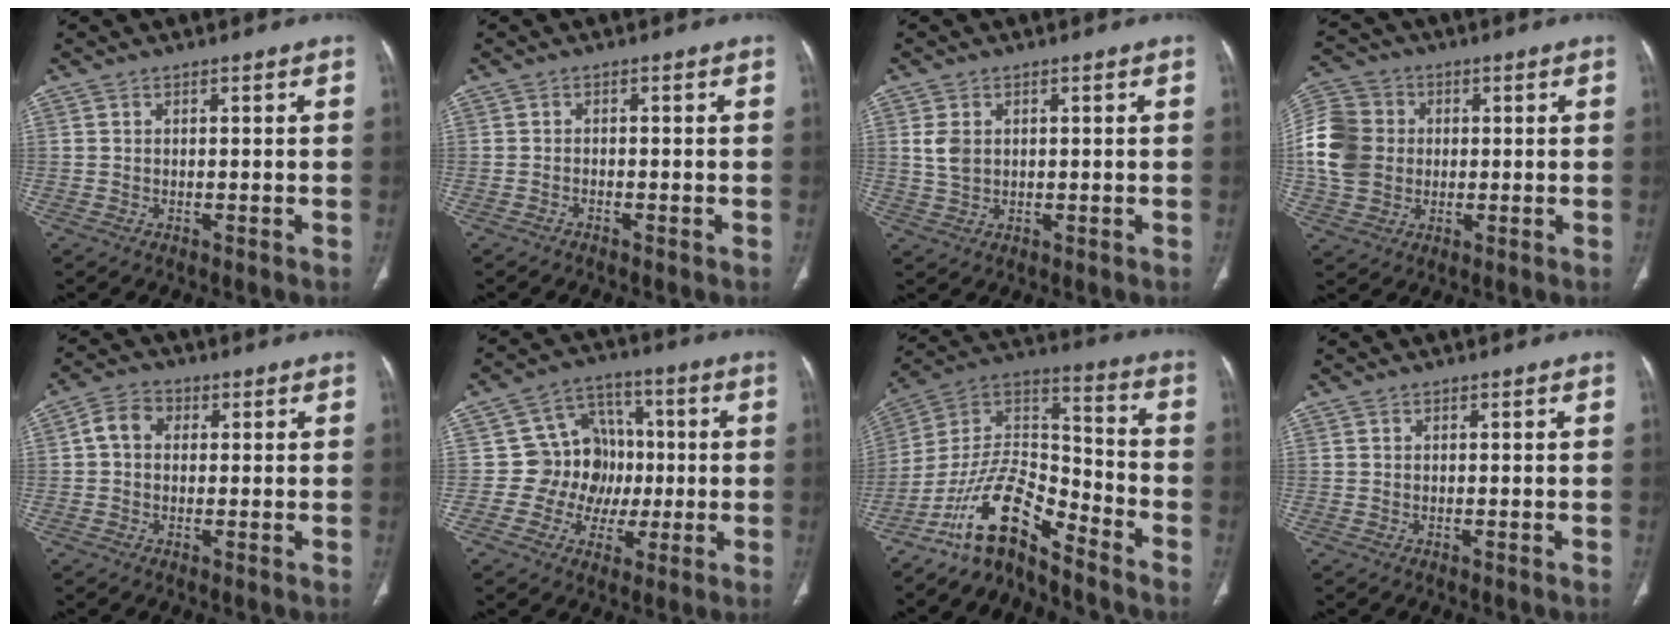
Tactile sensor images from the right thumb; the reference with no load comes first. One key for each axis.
{"total": 0.6, "fx": -0.6, "fy": 0.1, "fz": 0.0, "tx": -0.002, "ty": 0.004, "tz": -0.013}
{"total": 3.4, "fx": 0.7, "fy": 2.5, "fz": 2.2, "tx": -0.039, "ty": 0.001, "tz": 0.018}
{"total": 13.3, "fx": 0.2, "fy": 11.2, "fz": 7.1, "tx": -0.145, "ty": 0.019, "tz": 0.000}
{"total": 4.4, "fx": 0.6, "fy": 3.5, "fz": 2.7, "tx": -0.039, "ty": 0.014, "tz": 0.005}
{"total": 11.1, "fx": -0.5, "fy": 10.1, "fz": 4.5, "tx": -0.003, "ty": 0.028, "tz": -0.011}
{"total": 13.9, "fx": -10.8, "fy": 4.4, "fz": 7.7, "tx": -0.129, "ty": 0.102, "tz": -0.207}
{"total": 0.0}